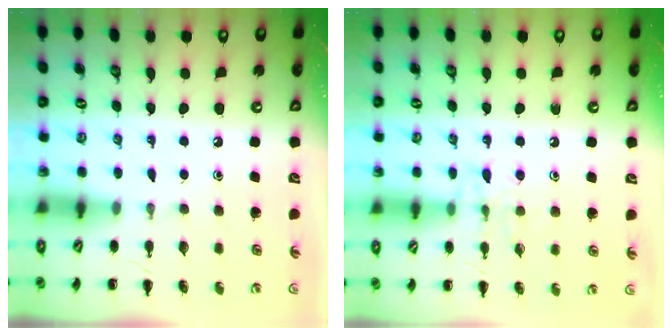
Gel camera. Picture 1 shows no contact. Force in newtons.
{"total": 7.9, "press": 7.8, "slide": 1.2}